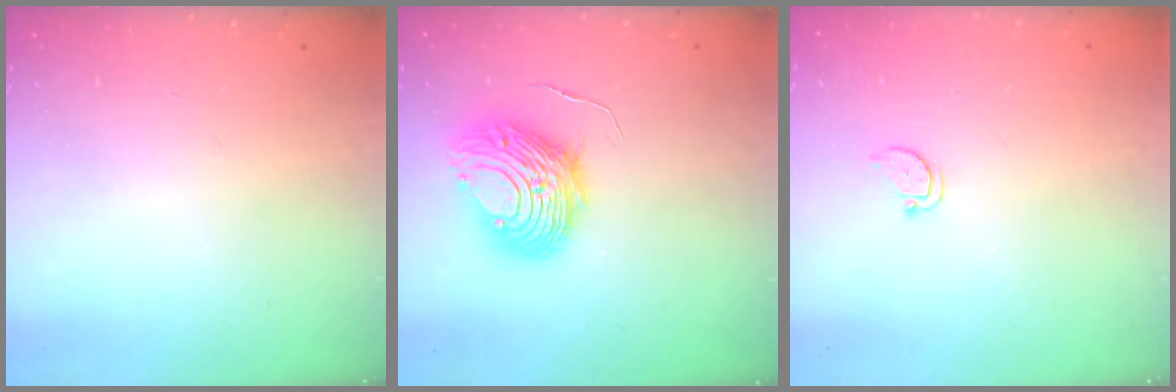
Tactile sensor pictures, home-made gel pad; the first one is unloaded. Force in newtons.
{"total": 10.6, "press": 10.6, "slide": 0.9}
{"total": 2.0, "press": 2.0, "slide": 0.2}